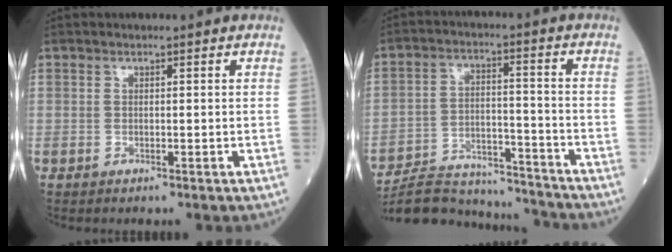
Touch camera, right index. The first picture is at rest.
{"total": 17.6, "force": [-16.8, 3.2, 4.1], "torque": [-0.094, 0.014, -0.259]}